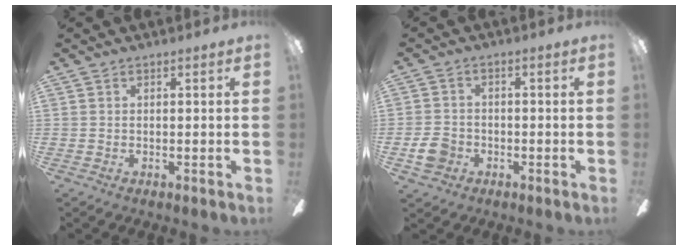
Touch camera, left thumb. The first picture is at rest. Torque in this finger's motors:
{"motor_torque": [-0.21, 0.72, 0.10, -0.18, 0.00]}